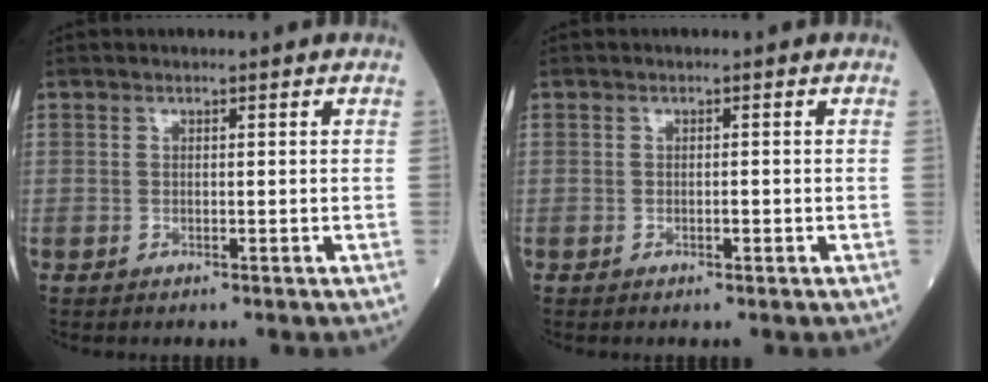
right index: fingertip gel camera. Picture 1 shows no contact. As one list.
[{"total": 0.9, "force": [-0.3, 0.3, 0.8], "torque": [-0.010, 0.001, -0.005]}]